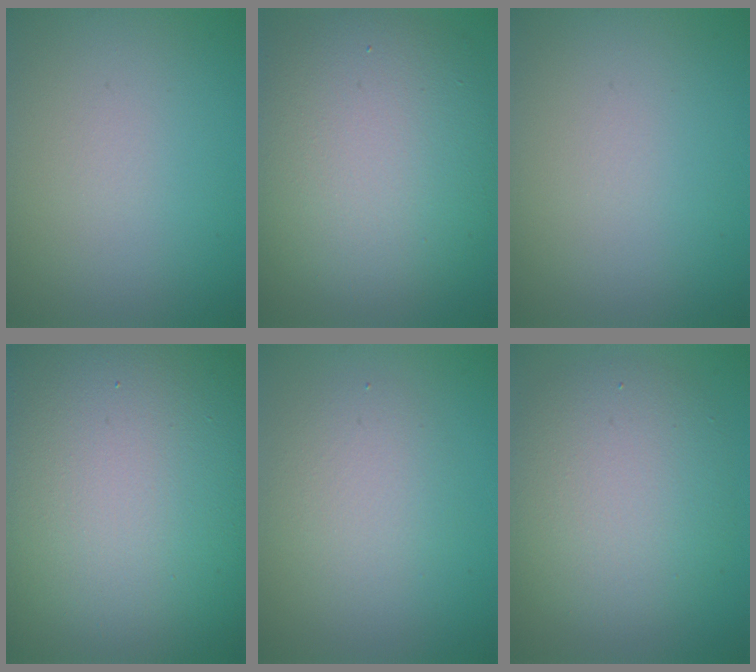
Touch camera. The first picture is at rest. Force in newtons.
{"total": 11.3, "press": 11.3, "slide": 0.8}
{"total": 0.0}
{"total": 23.9, "press": 23.8, "slide": 1.2}
{"total": 2.6, "press": 2.6, "slide": 0.1}
{"total": 6.5, "press": 6.5, "slide": 0.6}